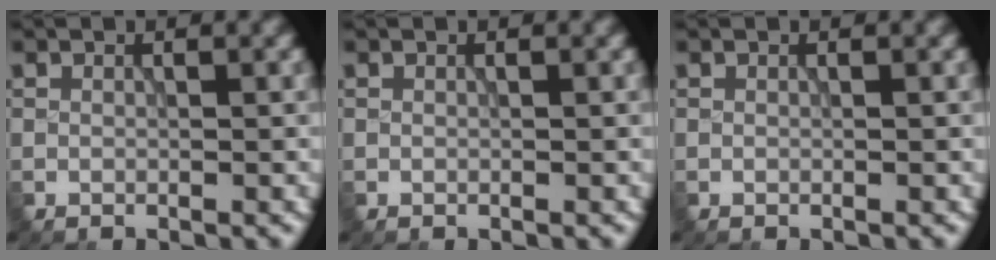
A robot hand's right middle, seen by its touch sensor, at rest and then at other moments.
{"total": 0.0}
{"total": 0.0}